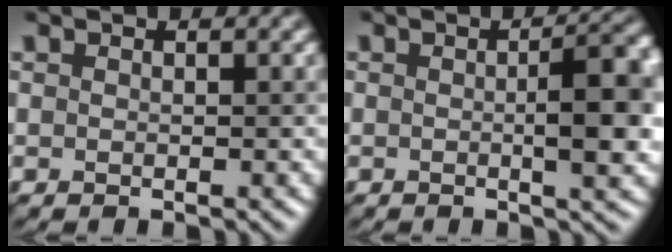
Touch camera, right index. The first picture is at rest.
{"total": 5.4, "force": [-0.1, 1.2, 5.3], "torque": [-0.071, 0.003, 0.000]}